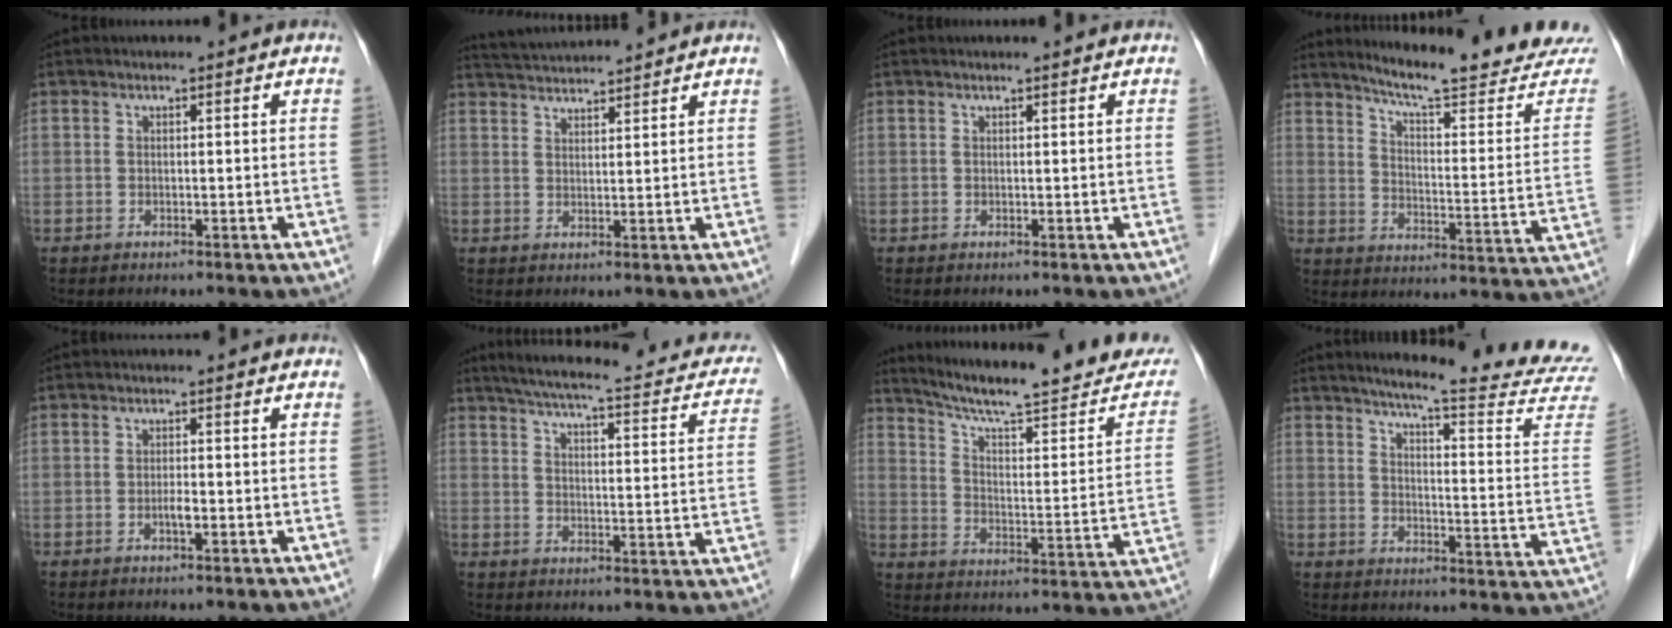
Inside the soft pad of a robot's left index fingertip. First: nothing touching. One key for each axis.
{"total": 6.6, "fx": 6.5, "fy": -0.4, "fz": 1.4, "tx": -0.034, "ty": 0.026, "tz": 0.106}
{"total": 0.0}
{"total": 20.1, "fx": 18.7, "fy": 0.5, "fz": 7.5, "tx": -0.106, "ty": -0.098, "tz": 0.235}
{"total": 1.7, "fx": -1.2, "fy": 0.1, "fz": 1.1, "tx": -0.023, "ty": -0.006, "tz": -0.021}
{"total": 22.1, "fx": 18.2, "fy": 4.7, "fz": 11.6, "tx": -0.159, "ty": 0.001, "tz": 0.214}
{"total": 22.1, "fx": 19.5, "fy": 2.6, "fz": 10.1, "tx": -0.145, "ty": -0.044, "tz": 0.261}
{"total": 21.4, "fx": 19.7, "fy": -1.2, "fz": 8.3, "tx": -0.114, "ty": -0.123, "tz": 0.226}